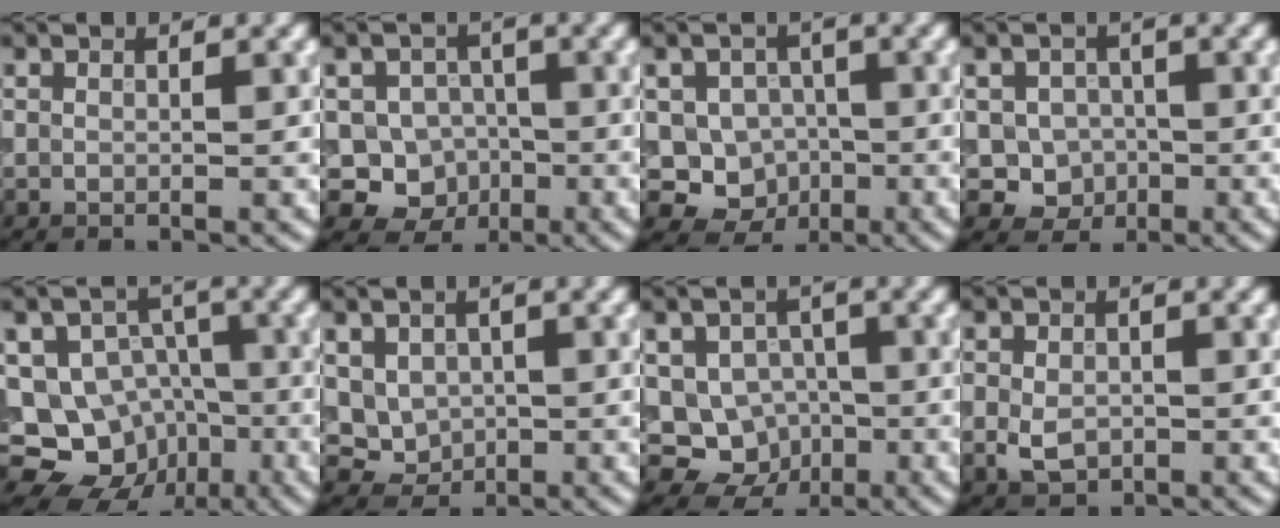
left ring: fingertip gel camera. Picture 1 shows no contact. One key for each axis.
{"total": 6.4, "fx": -2.0, "fy": 5.8, "fz": 1.7, "tx": 0.006, "ty": 0.002, "tz": -0.062}
{"total": 6.1, "fx": -1.3, "fy": 5.6, "fz": 1.9, "tx": -0.002, "ty": 0.003, "tz": -0.046}
{"total": 3.6, "fx": -0.5, "fy": 3.4, "fz": 1.2, "tx": 0.002, "ty": -0.004, "tz": -0.025}
{"total": 12.5, "fx": -4.6, "fy": 10.7, "fz": 4.5, "tx": -0.066, "ty": 0.000, "tz": -0.082}
{"total": 3.7, "fx": 0.4, "fy": 3.2, "fz": 1.8, "tx": -0.032, "ty": -0.004, "tz": 0.009}
{"total": 5.8, "fx": -1.3, "fy": 5.2, "fz": 2.1, "tx": -0.009, "ty": 0.000, "tz": -0.039}
{"total": 2.9, "fx": -0.7, "fy": 2.1, "fz": 1.9, "tx": -0.038, "ty": -0.007, "tz": -0.014}